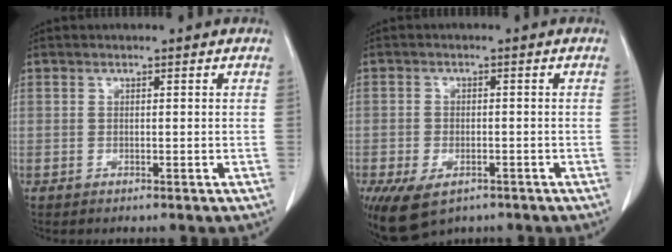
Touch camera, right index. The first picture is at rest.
{"total": 9.7, "force": [-5.6, 5.7, 5.5], "torque": [-0.115, -0.004, -0.082]}